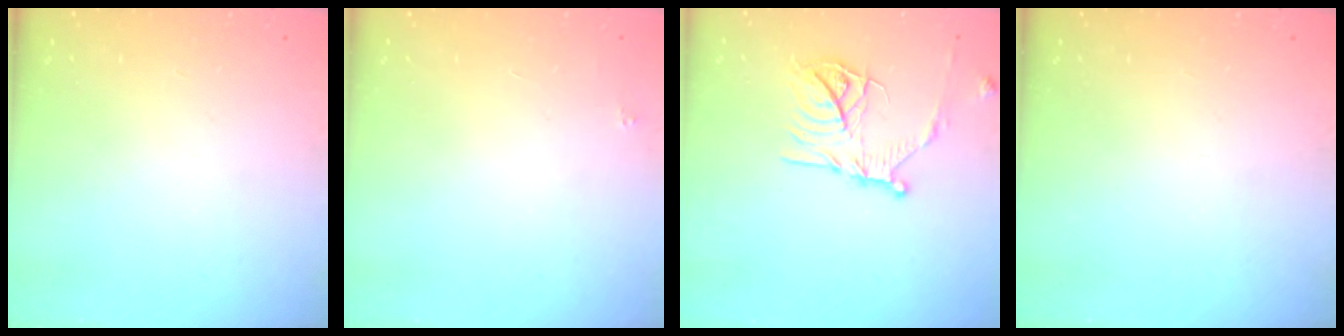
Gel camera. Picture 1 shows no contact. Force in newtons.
{"total": 1.8, "press": 1.7, "slide": 0.1}
{"total": 15.9, "press": 15.9, "slide": 1.5}
{"total": 0.0}